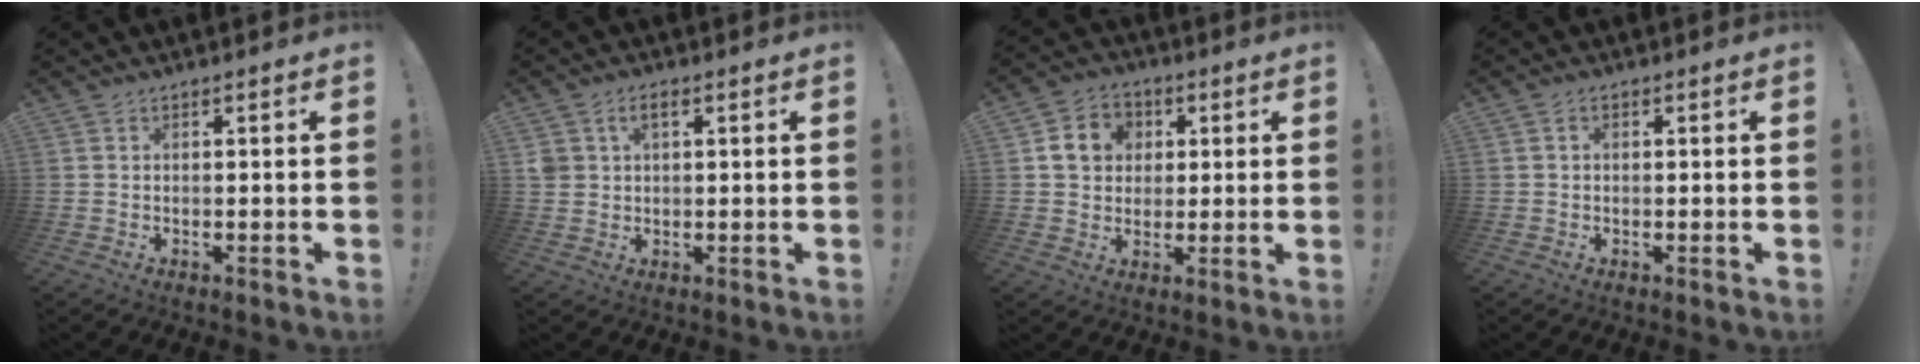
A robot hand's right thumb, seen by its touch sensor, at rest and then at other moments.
{"total": 4.0, "force": [1.4, 2.8, 2.4], "torque": [-0.040, 0.003, 0.025]}
{"total": 9.7, "force": [2.4, 8.6, 3.9], "torque": [-0.064, 0.003, 0.051]}
{"total": 1.1, "force": [0.1, 0.7, 0.8], "torque": [-0.022, 0.006, 0.002]}